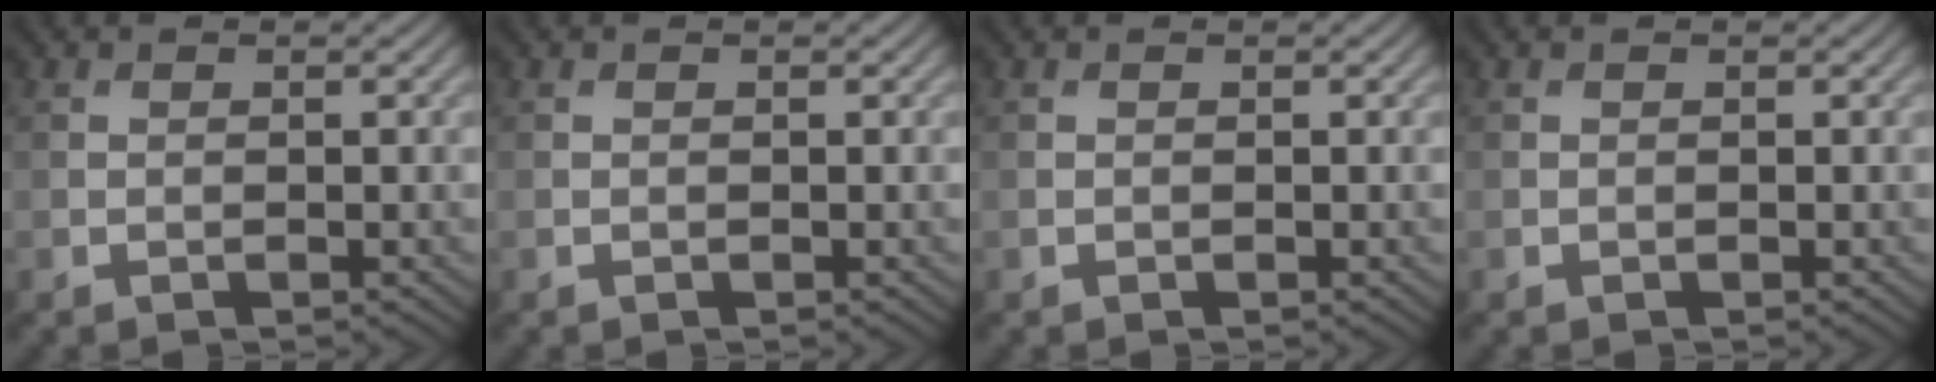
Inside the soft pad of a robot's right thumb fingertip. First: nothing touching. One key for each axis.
{"total": 0.0}
{"total": 0.0}
{"total": 0.0}